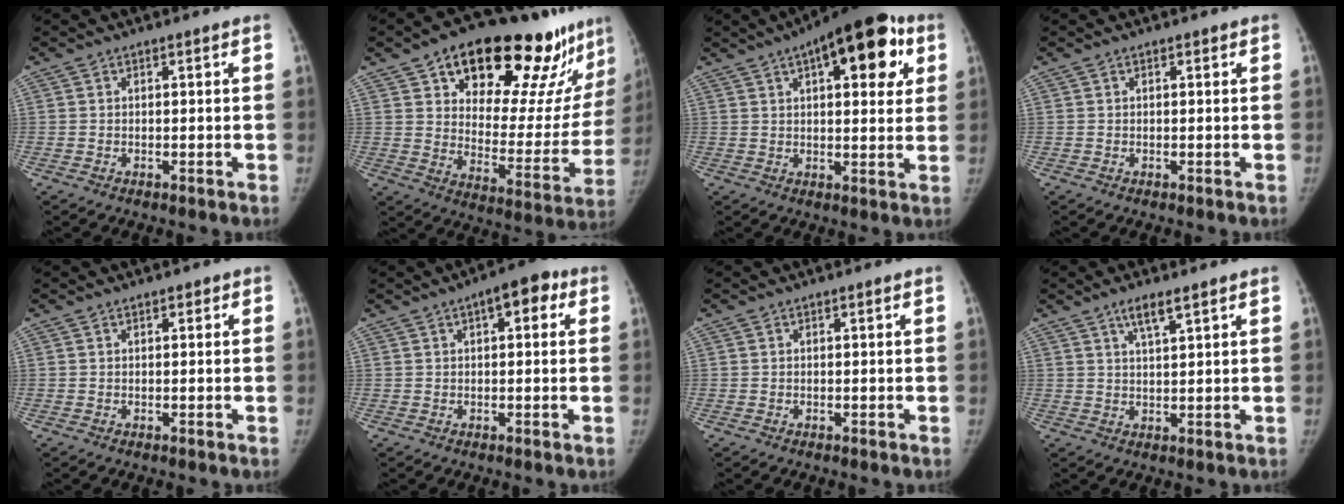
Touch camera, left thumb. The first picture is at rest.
{"total": 28.5, "force": [19.1, 11.7, 17.7], "torque": [-0.209, -0.067, 0.271]}
{"total": 17.7, "force": [7.4, 7.4, 14.3], "torque": [-0.162, 0.004, 0.096]}
{"total": 0.0}
{"total": 0.7, "force": [0.4, 0.5, 0.3], "torque": [0.003, -0.001, 0.001]}
{"total": 6.2, "force": [2.4, 2.9, 4.9], "torque": [-0.044, 0.010, 0.023]}
{"total": 0.0}
{"total": 4.0, "force": [2.6, 0.7, 2.9], "torque": [-0.056, -0.012, 0.051]}